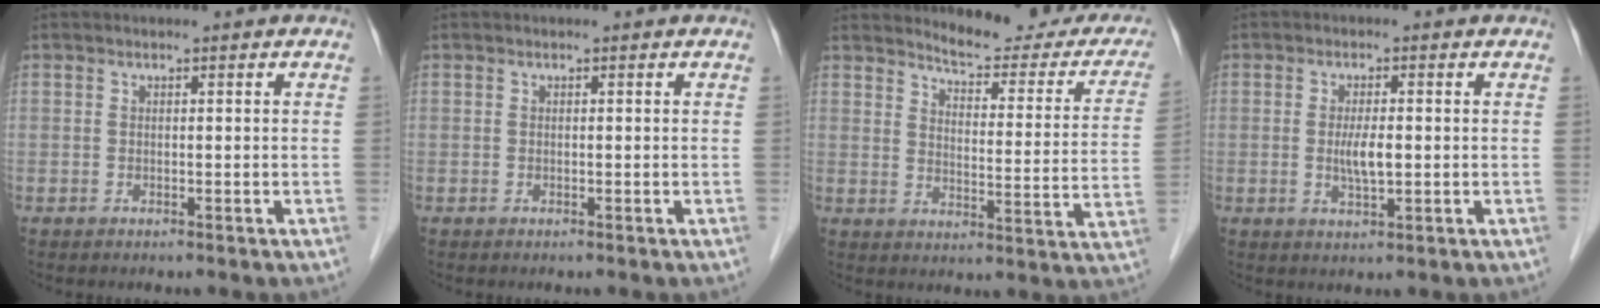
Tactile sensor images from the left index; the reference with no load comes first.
{"total": 0.0}
{"total": 16.9, "force": [15.9, 3.3, 4.4], "torque": [-0.034, -0.067, 0.173]}
{"total": 3.6, "force": [-0.2, 0.9, 3.5], "torque": [-0.068, -0.003, -0.002]}